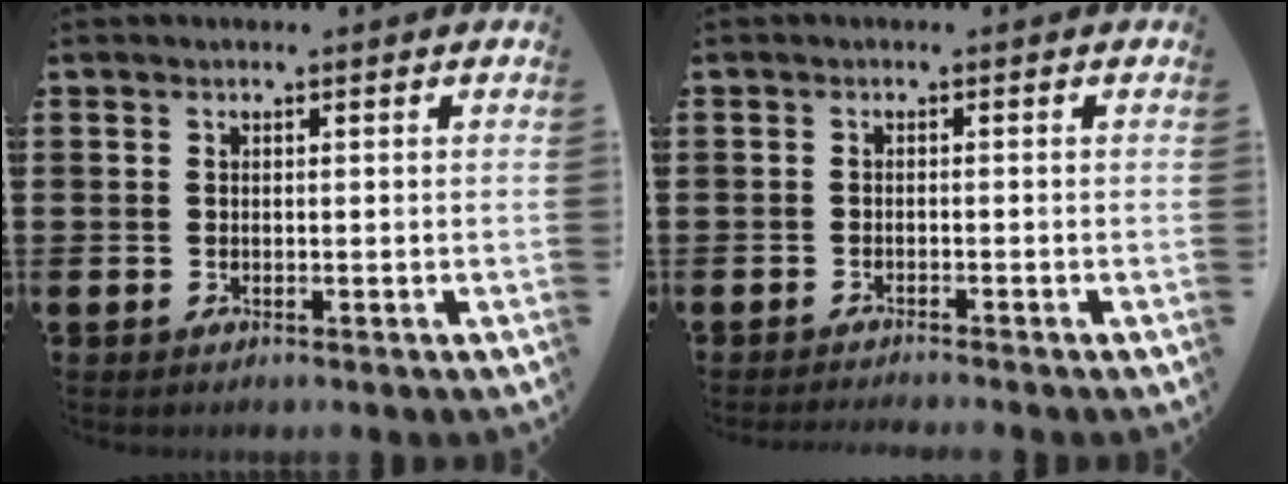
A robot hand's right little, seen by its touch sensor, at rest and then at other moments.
{"total": 0.9, "force": [-0.8, -0.2, 0.1], "torque": [-0.001, -0.001, -0.017]}